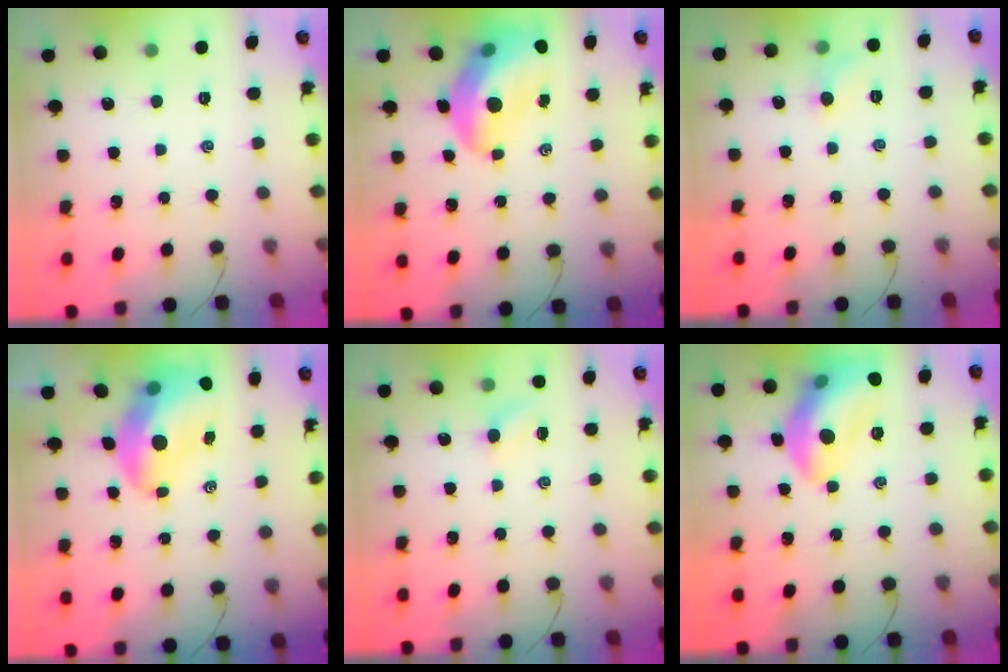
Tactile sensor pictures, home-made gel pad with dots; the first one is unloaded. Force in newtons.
{"total": 13.9, "press": 13.4, "slide": 3.6}
{"total": 5.2, "press": 5.0, "slide": 1.5}
{"total": 12.6, "press": 12.0, "slide": 3.9}
{"total": 4.2, "press": 4.0, "slide": 1.3}
{"total": 14.8, "press": 14.8, "slide": 1.4}